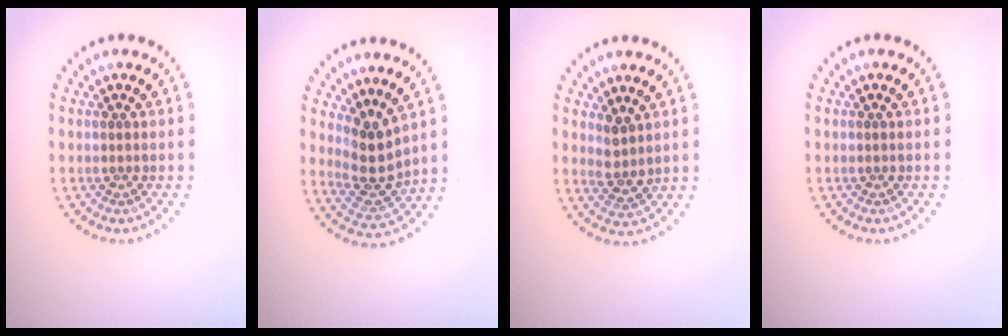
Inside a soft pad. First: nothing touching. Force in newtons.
{"total": 3.5, "press": 2.9, "slide": 1.8}
{"total": 2.0, "press": 1.7, "slide": 1.1}
{"total": 0.0}